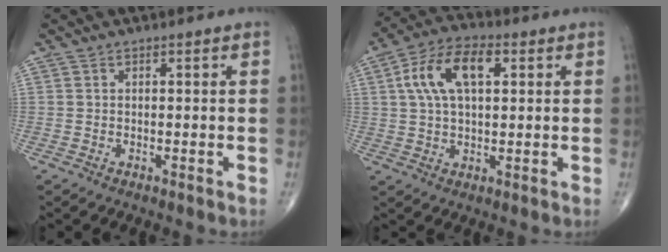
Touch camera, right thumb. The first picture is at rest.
{"total": 11.8, "force": [3.2, 6.1, 9.5], "torque": [-0.177, 0.020, 0.053]}